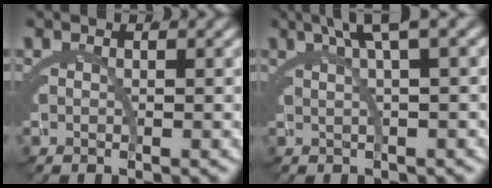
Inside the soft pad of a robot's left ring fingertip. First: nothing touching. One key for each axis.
{"total": 4.5, "fx": 2.8, "fy": -0.6, "fz": 3.5, "tx": -0.034, "ty": 0.029, "tz": 0.043}